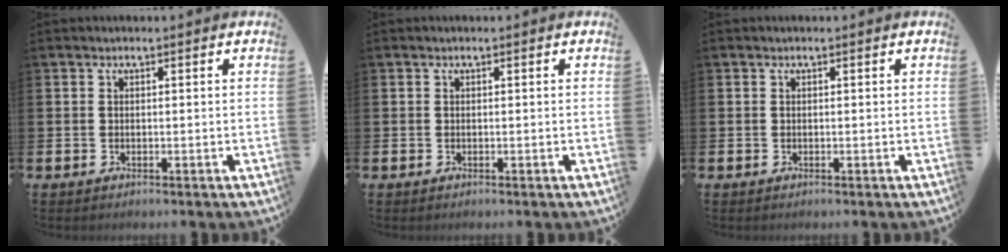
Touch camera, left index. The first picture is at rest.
{"total": 0.0}
{"total": 0.0}